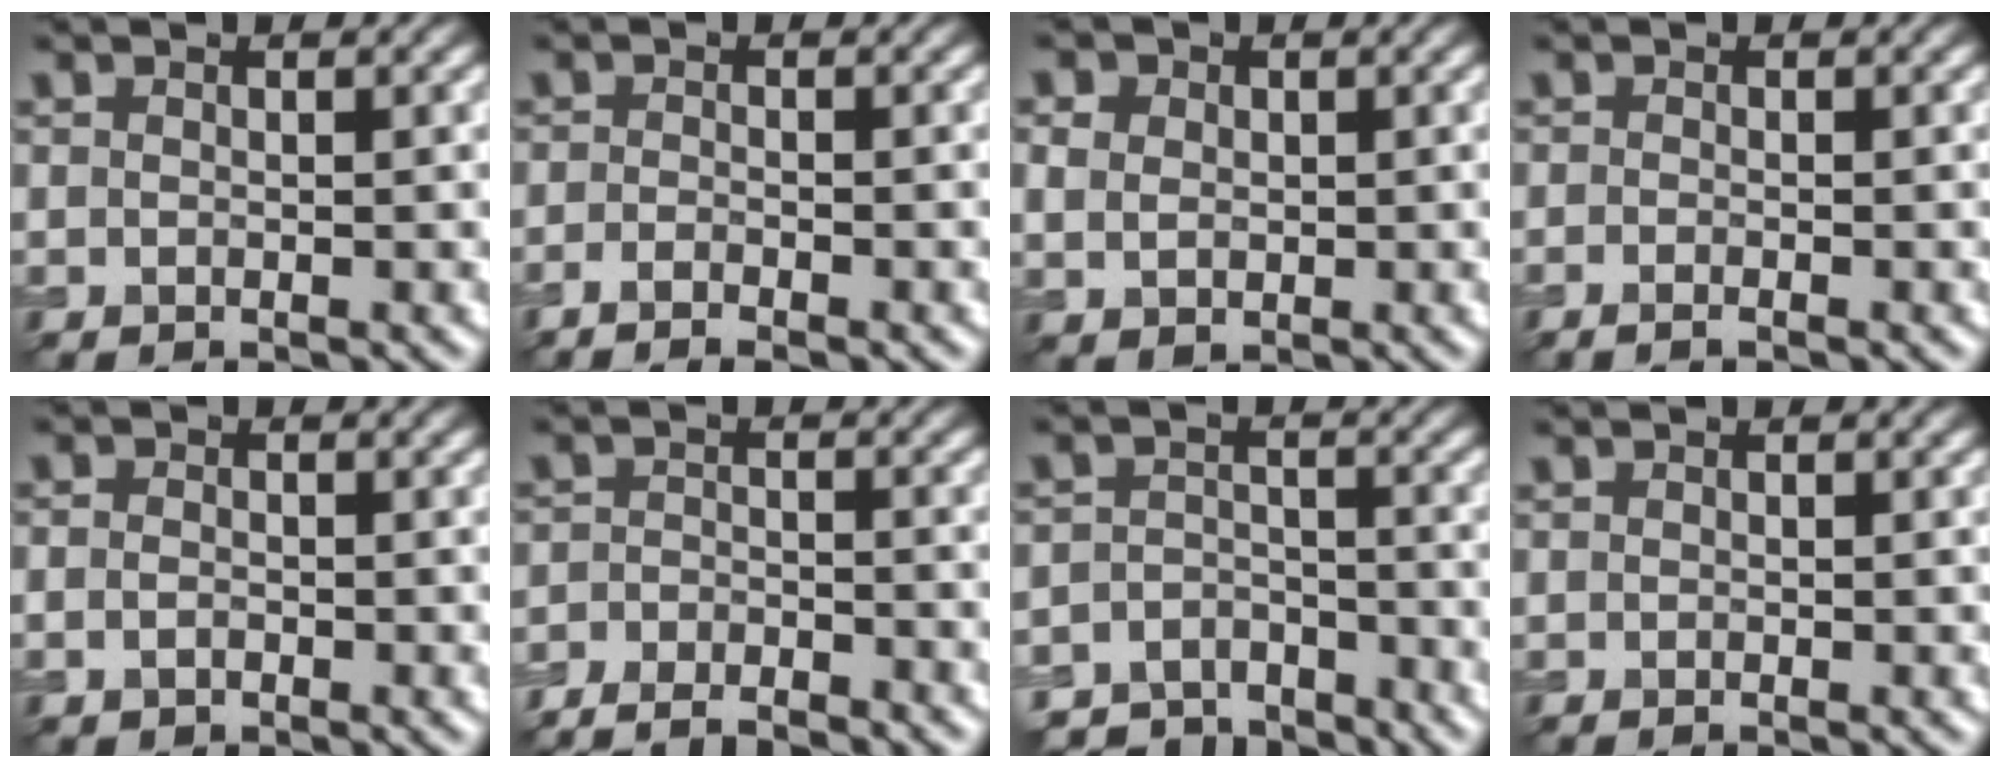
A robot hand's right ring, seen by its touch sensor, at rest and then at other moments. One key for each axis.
{"total": 1.8, "fx": -1.2, "fy": 0.3, "fz": 1.2, "tx": -0.023, "ty": -0.001, "tz": -0.027}
{"total": 4.1, "fx": 1.5, "fy": 3.2, "fz": 2.1, "tx": -0.036, "ty": 0.016, "tz": 0.005}
{"total": 1.1, "fx": -0.6, "fy": 0.3, "fz": 0.9, "tx": -0.009, "ty": -0.005, "tz": -0.014}
{"total": 1.2, "fx": -0.4, "fy": 0.8, "fz": 0.7, "tx": -0.014, "ty": 0.000, "tz": -0.011}
{"total": 6.4, "fx": -6.0, "fy": 1.6, "fz": 1.5, "tx": -0.017, "ty": -0.006, "tz": -0.091}
{"total": 5.9, "fx": -5.2, "fy": 2.7, "fz": 0.9, "tx": -0.009, "ty": -0.014, "tz": -0.091}
{"total": 0.0}